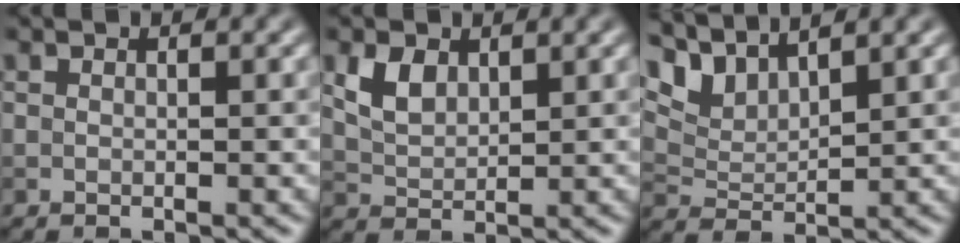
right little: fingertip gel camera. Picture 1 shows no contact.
{"total": 2.9, "force": [1.5, 1.8, 1.7], "torque": [-0.041, 0.000, 0.032]}
{"total": 4.6, "force": [4.0, 1.3, 1.8], "torque": [-0.051, 0.005, 0.079]}